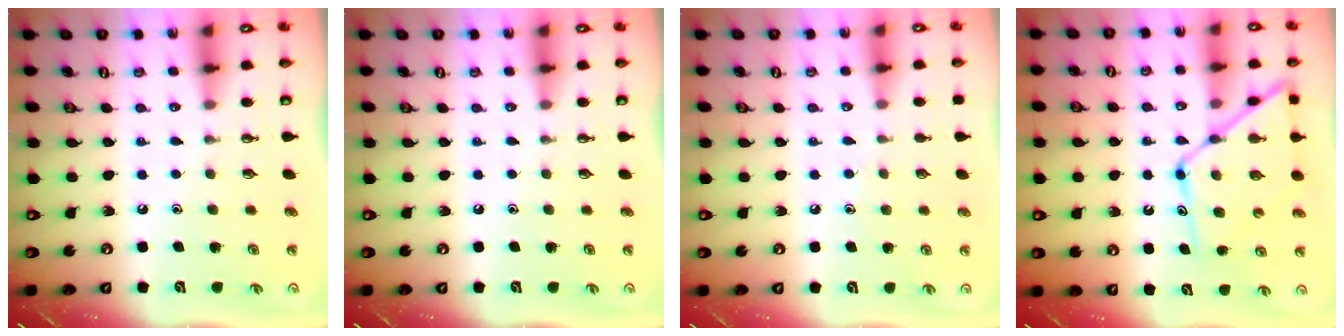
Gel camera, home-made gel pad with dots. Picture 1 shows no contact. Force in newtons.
{"total": 0.0}
{"total": 4.7, "press": 4.7, "slide": 0.5}
{"total": 13.8, "press": 13.7, "slide": 1.3}